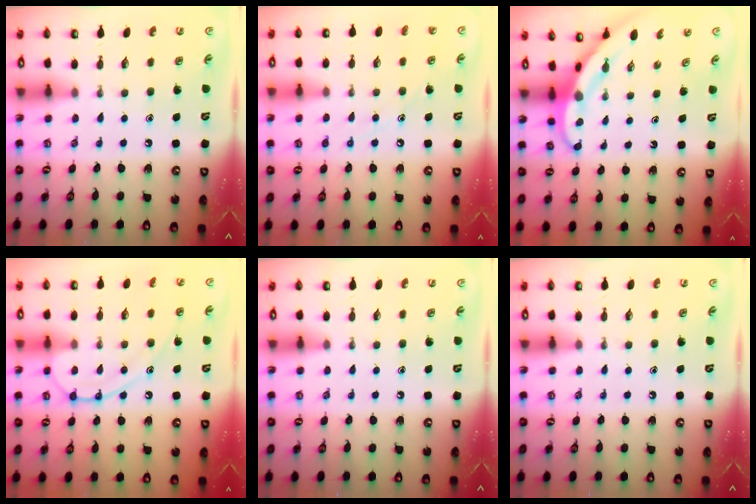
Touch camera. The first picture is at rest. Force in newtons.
{"total": 7.3, "press": 7.3, "slide": 0.4}
{"total": 4.0, "press": 4.0, "slide": 0.7}
{"total": 11.8, "press": 11.8, "slide": 1.3}
{"total": 0.0}
{"total": 0.0}